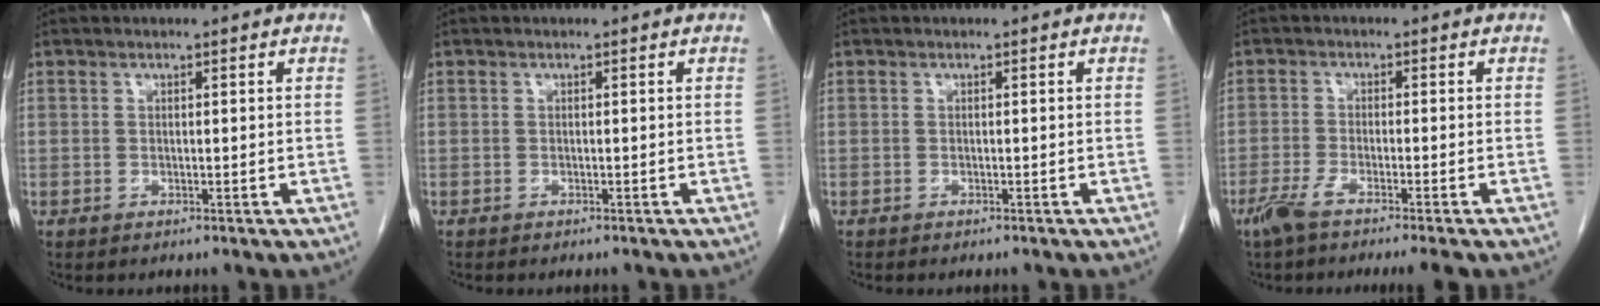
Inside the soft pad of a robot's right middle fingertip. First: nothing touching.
{"total": 1.0, "force": [-0.9, 0.2, 0.4], "torque": [-0.010, -0.002, -0.011]}
{"total": 1.2, "force": [-1.1, 0.3, 0.5], "torque": [-0.012, -0.003, -0.014]}
{"total": 5.9, "force": [-4.6, -0.3, 3.7], "torque": [-0.056, -0.012, -0.077]}